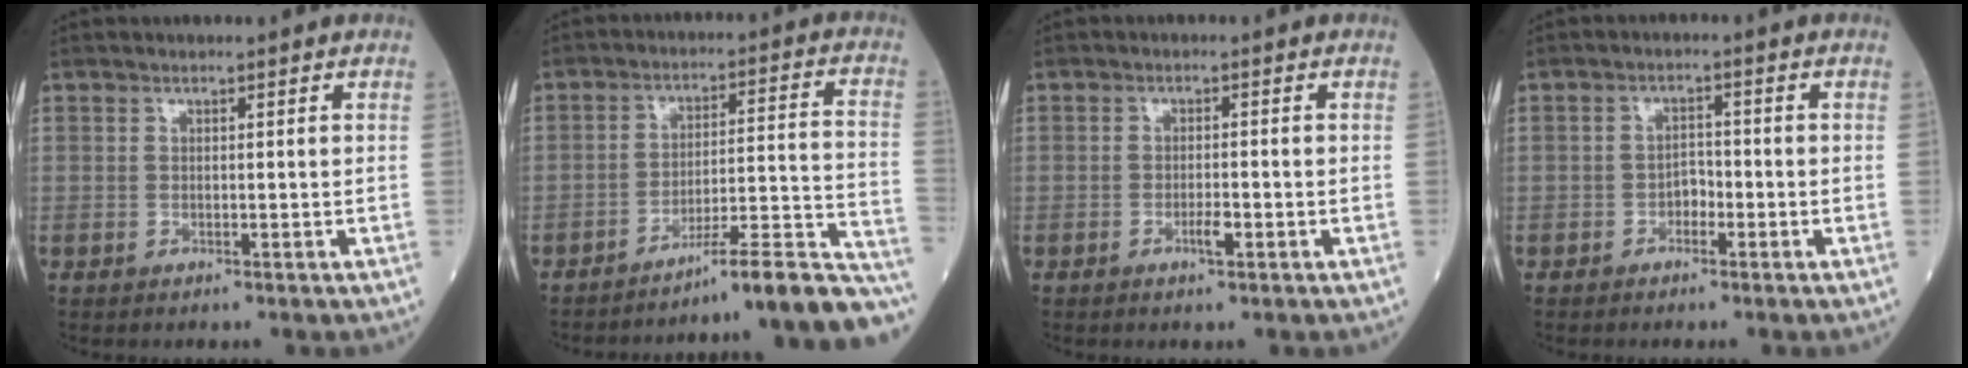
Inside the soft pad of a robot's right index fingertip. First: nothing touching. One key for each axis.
{"total": 18.5, "fx": -16.7, "fy": -0.9, "fz": 7.9, "tx": -0.057, "ty": 0.025, "tz": -0.232}
{"total": 2.0, "fx": -1.0, "fy": 0.4, "fz": 1.7, "tx": -0.029, "ty": 0.001, "tz": -0.017}
{"total": 2.1, "fx": -1.1, "fy": 1.2, "fz": 1.2, "tx": -0.014, "ty": 0.007, "tz": -0.022}